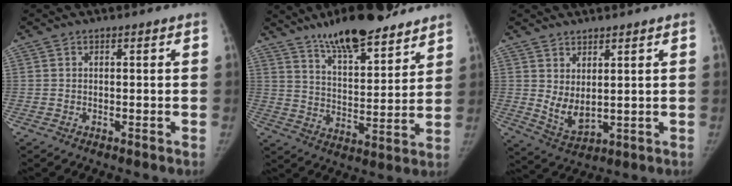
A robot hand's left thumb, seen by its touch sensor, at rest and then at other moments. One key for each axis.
{"total": 17.5, "fx": 13.4, "fy": 5.1, "fz": 10.1, "tx": -0.125, "ty": -0.070, "tz": 0.219}
{"total": 6.0, "fx": 2.3, "fy": 2.7, "fz": 4.8, "tx": -0.084, "ty": -0.029, "tz": 0.057}